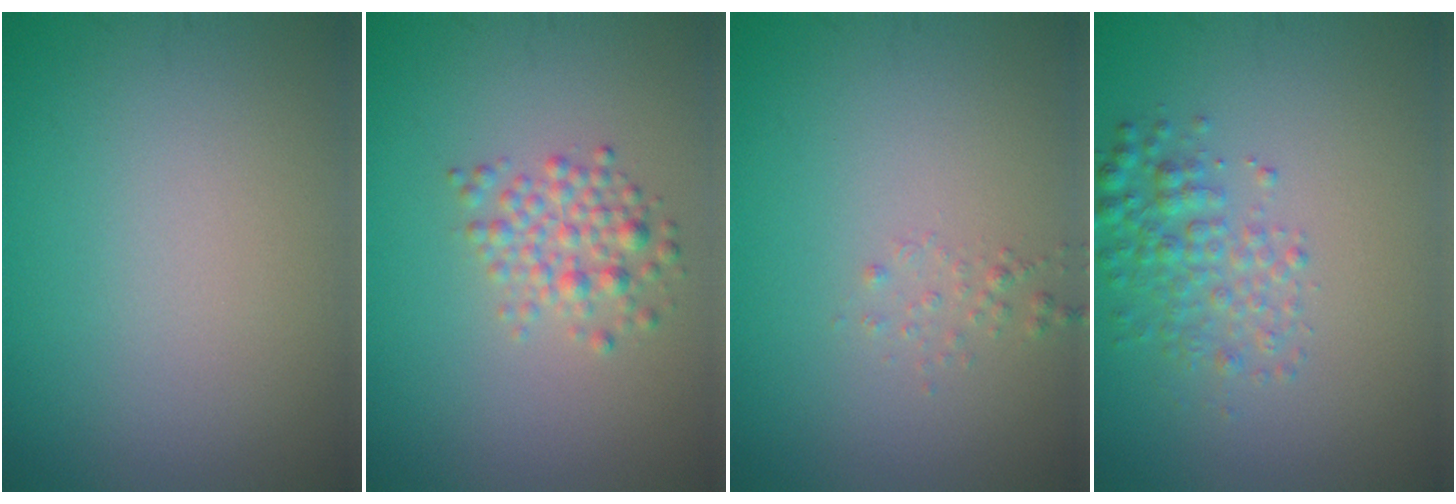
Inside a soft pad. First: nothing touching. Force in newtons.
{"total": 2.5, "press": 2.5, "slide": 0.1}
{"total": 0.7, "press": 0.7, "slide": 0.1}
{"total": 2.8, "press": 2.8, "slide": 0.1}